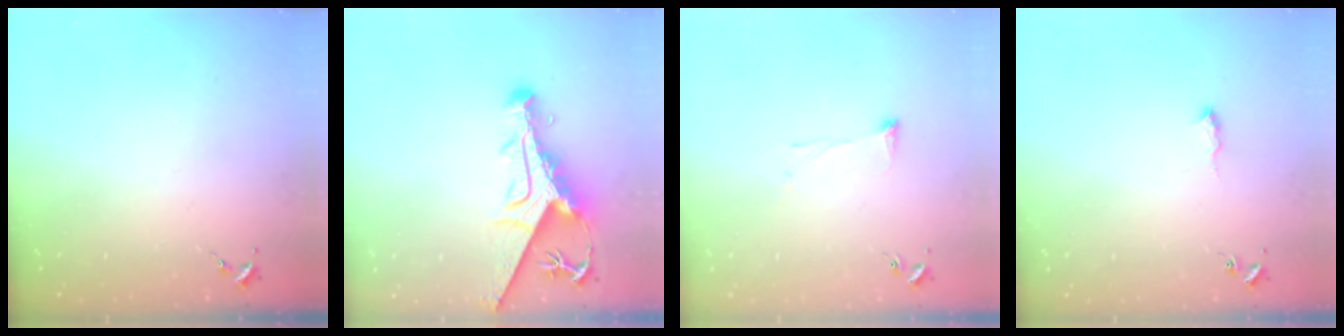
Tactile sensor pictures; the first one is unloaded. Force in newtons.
{"total": 13.5, "press": 13.4, "slide": 1.5}
{"total": 3.9, "press": 3.8, "slide": 0.9}
{"total": 5.7, "press": 5.7, "slide": 0.6}